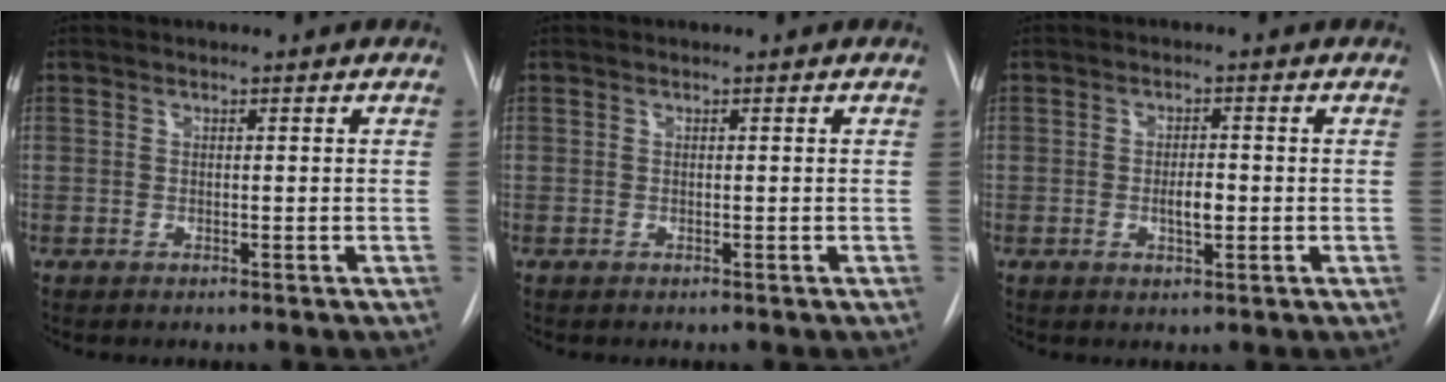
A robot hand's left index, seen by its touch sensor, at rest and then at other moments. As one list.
[{"total": 0.0}, {"total": 2.9, "force": [-1.3, 0.8, 2.5], "torque": [-0.043, -0.005, -0.018]}]